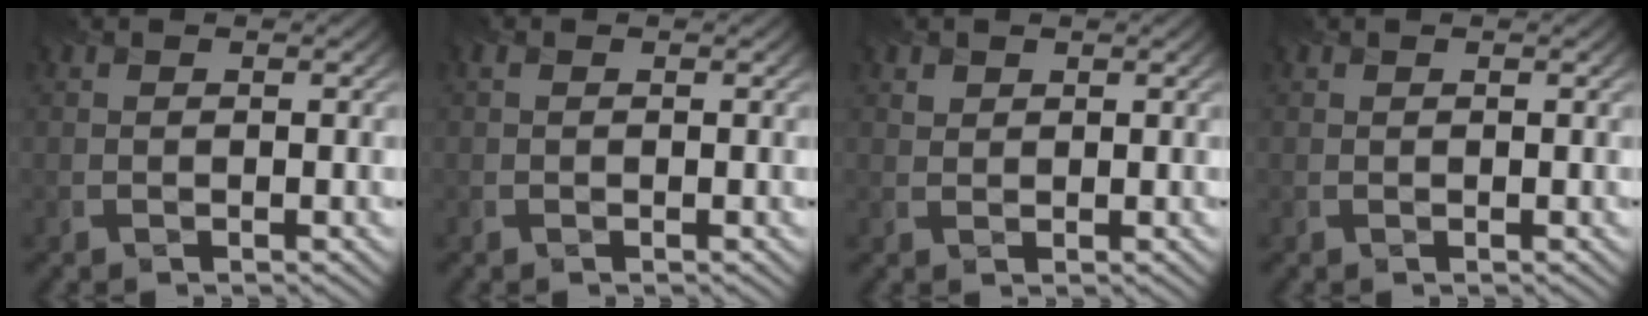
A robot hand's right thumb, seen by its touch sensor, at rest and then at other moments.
{"total": 0.5, "force": [0.2, 0.3, 0.3], "torque": [-0.009, 0.003, 0.003]}
{"total": 1.1, "force": [0.8, 0.7, 0.2], "torque": [-0.006, -0.002, 0.018]}
{"total": 0.0}